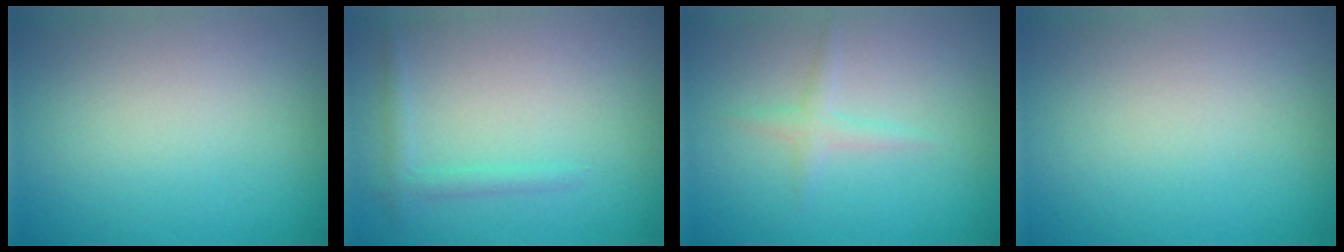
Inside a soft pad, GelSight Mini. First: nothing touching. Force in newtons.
{"total": 1.3, "press": 1.3, "slide": 0.1}
{"total": 1.4, "press": 1.4, "slide": 0.1}
{"total": 0.0}